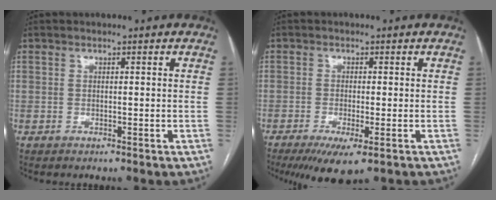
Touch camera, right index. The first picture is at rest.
{"total": 6.3, "force": [-3.7, 1.2, 5.0], "torque": [-0.078, -0.018, -0.057]}